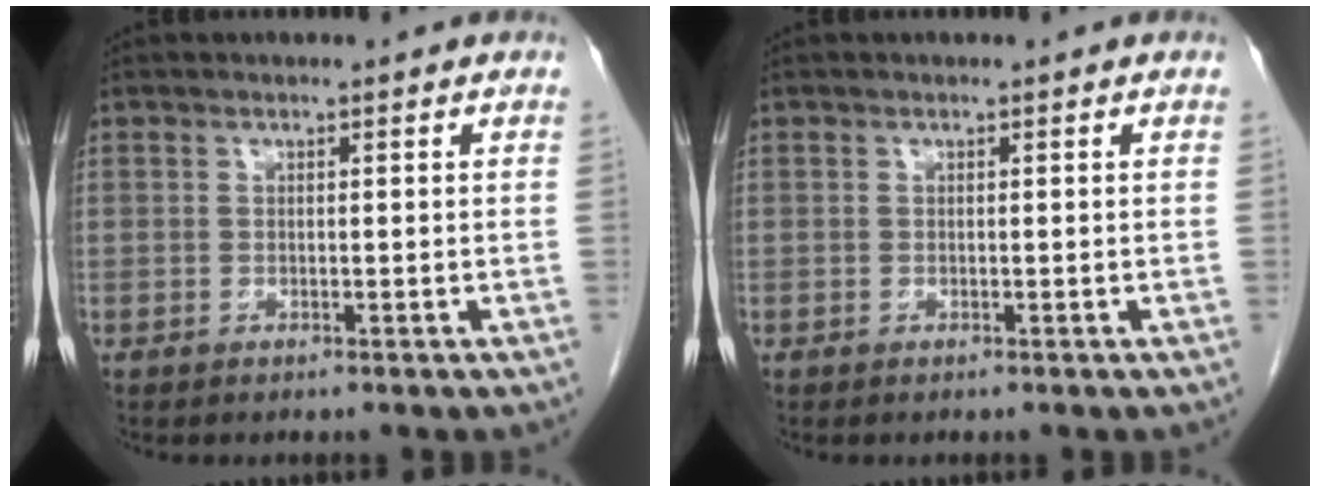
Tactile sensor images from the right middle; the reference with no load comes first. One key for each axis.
{"total": 0.0}